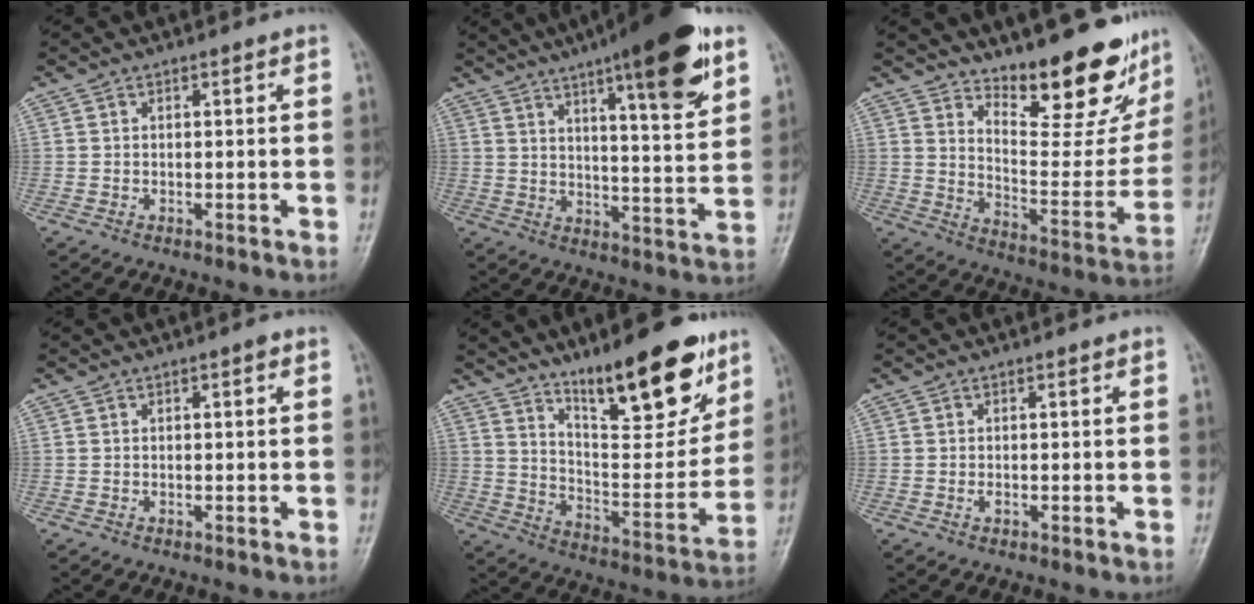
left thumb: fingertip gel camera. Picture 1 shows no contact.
{"total": 18.7, "force": [10.9, 3.6, 14.8], "torque": [-0.194, -0.046, 0.159]}
{"total": 18.9, "force": [14.7, 6.1, 10.2], "torque": [-0.100, -0.117, 0.216]}
{"total": 0.7, "force": [0.3, 0.2, 0.6], "torque": [-0.009, 0.001, 0.001]}
{"total": 20.0, "force": [13.3, 6.2, 13.6], "torque": [-0.153, -0.083, 0.217]}
{"total": 0.7, "force": [0.0, 0.4, 0.6], "torque": [-0.010, 0.001, 0.001]}